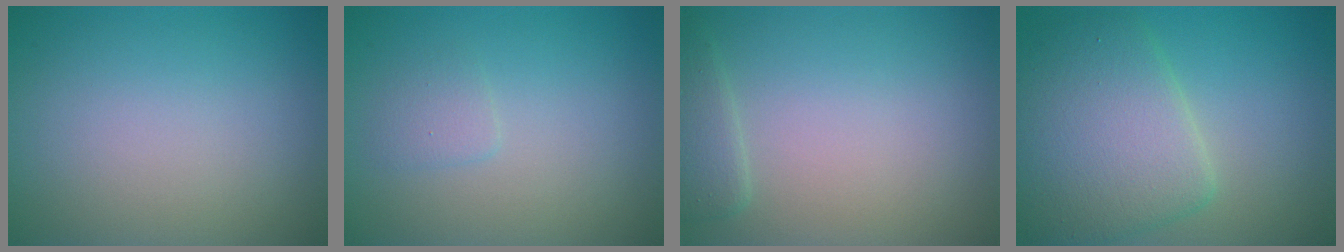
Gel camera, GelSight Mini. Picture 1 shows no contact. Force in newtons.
{"total": 1.1, "press": 1.1, "slide": 0.1}
{"total": 1.2, "press": 1.2, "slide": 0.1}
{"total": 7.1, "press": 7.1, "slide": 0.2}